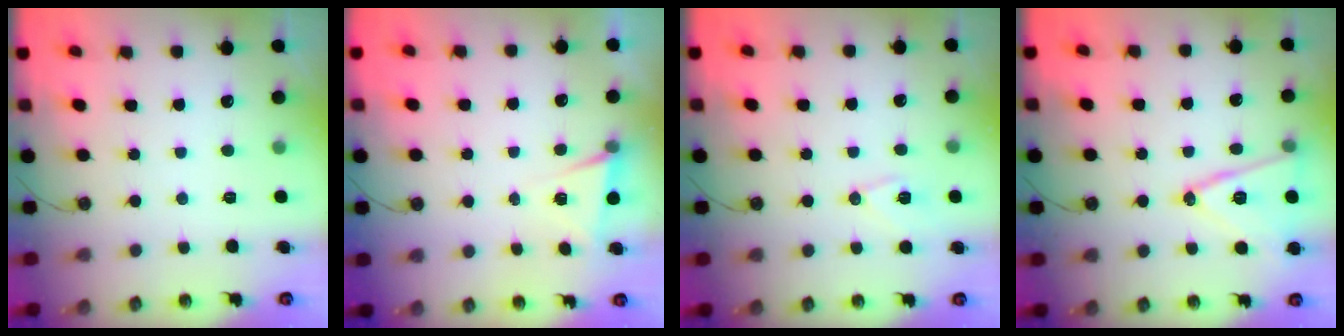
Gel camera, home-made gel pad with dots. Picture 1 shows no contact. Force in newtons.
{"total": 4.6, "press": 2.7, "slide": 3.8}
{"total": 8.6, "press": 8.4, "slide": 1.8}
{"total": 14.9, "press": 14.6, "slide": 3.3}